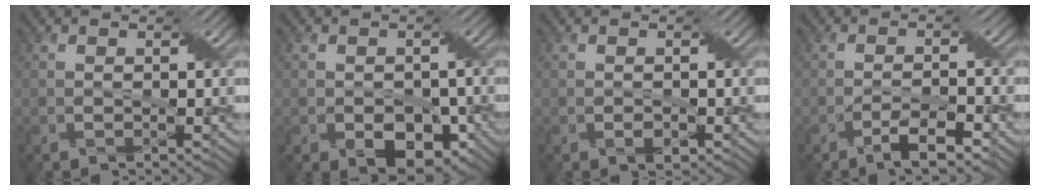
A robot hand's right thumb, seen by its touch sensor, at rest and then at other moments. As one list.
[{"total": 6.2, "force": [-2.7, 4.0, 3.9], "torque": [-0.060, -0.014, -0.040]}, {"total": 1.3, "force": [-0.5, 0.9, 0.8], "torque": [-0.017, -0.005, -0.008]}, {"total": 3.6, "force": [-2.5, 0.5, 2.5], "torque": [-0.048, 0.009, -0.046]}]